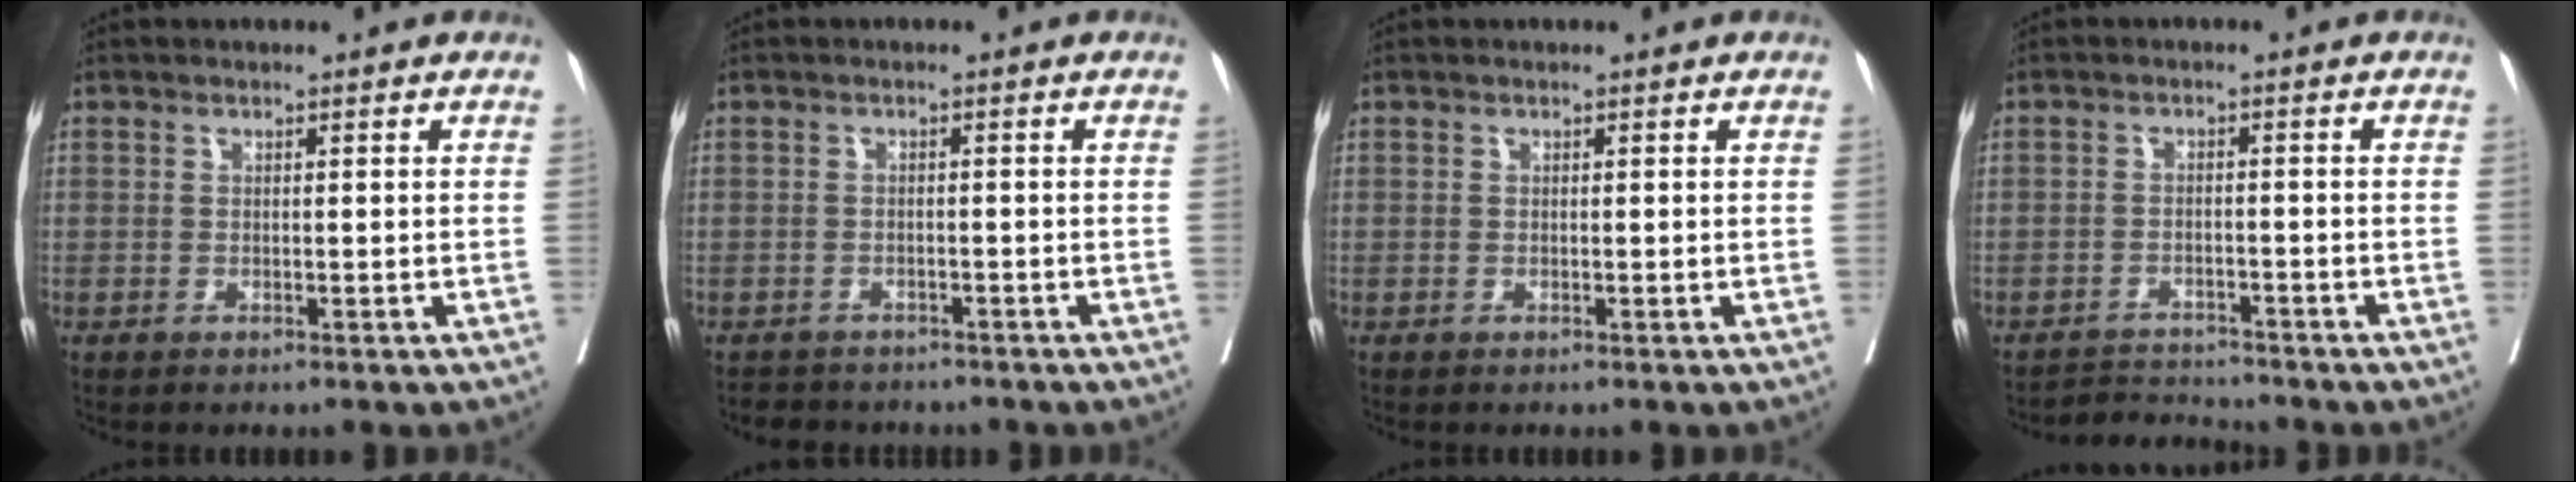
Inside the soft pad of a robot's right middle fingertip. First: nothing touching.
{"total": 4.7, "force": [-4.3, 2.0, 0.6], "torque": [-0.006, 0.000, -0.058]}
{"total": 0.0}
{"total": 3.4, "force": [-3.2, -0.2, -1.2], "torque": [0.023, -0.006, -0.052]}